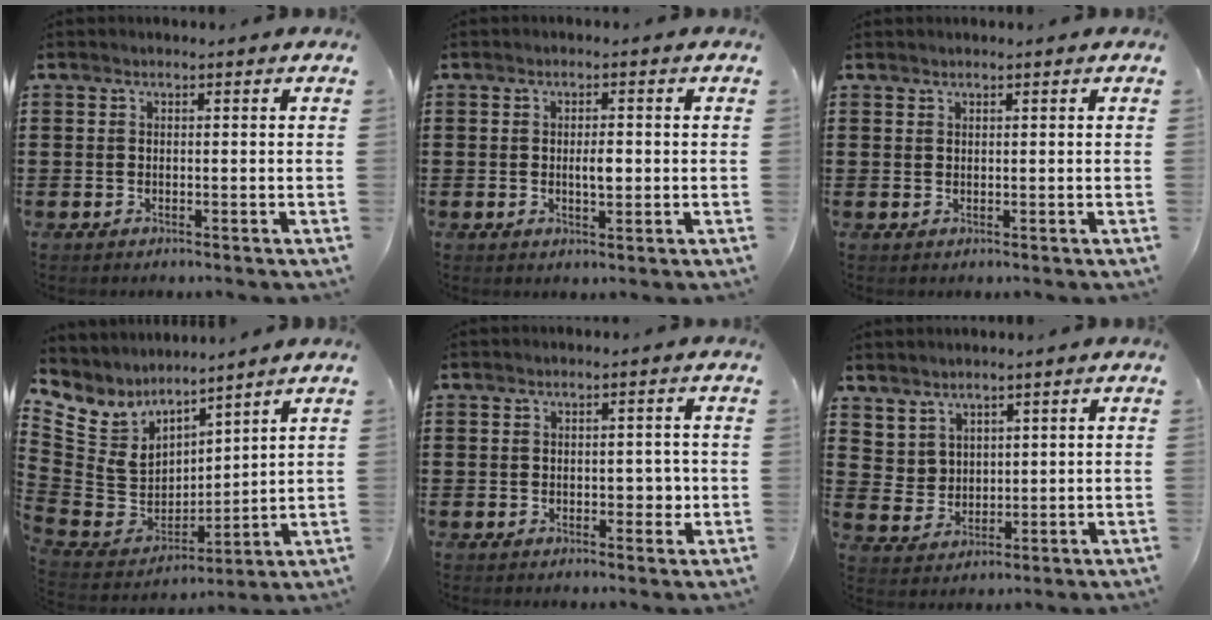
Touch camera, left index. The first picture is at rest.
{"total": 2.6, "force": [-0.1, 0.9, 2.4], "torque": [-0.039, -0.003, -0.004]}
{"total": 0.7, "force": [0.6, 0.2, 0.0], "torque": [-0.003, 0.000, 0.013]}
{"total": 6.0, "force": [3.9, 4.5, 0.8], "torque": [-0.070, -0.046, 0.070]}
{"total": 3.2, "force": [-0.2, 1.8, 2.6], "torque": [-0.034, 0.000, -0.010]}
{"total": 4.0, "force": [3.0, 2.7, 0.0], "torque": [-0.018, -0.002, 0.056]}